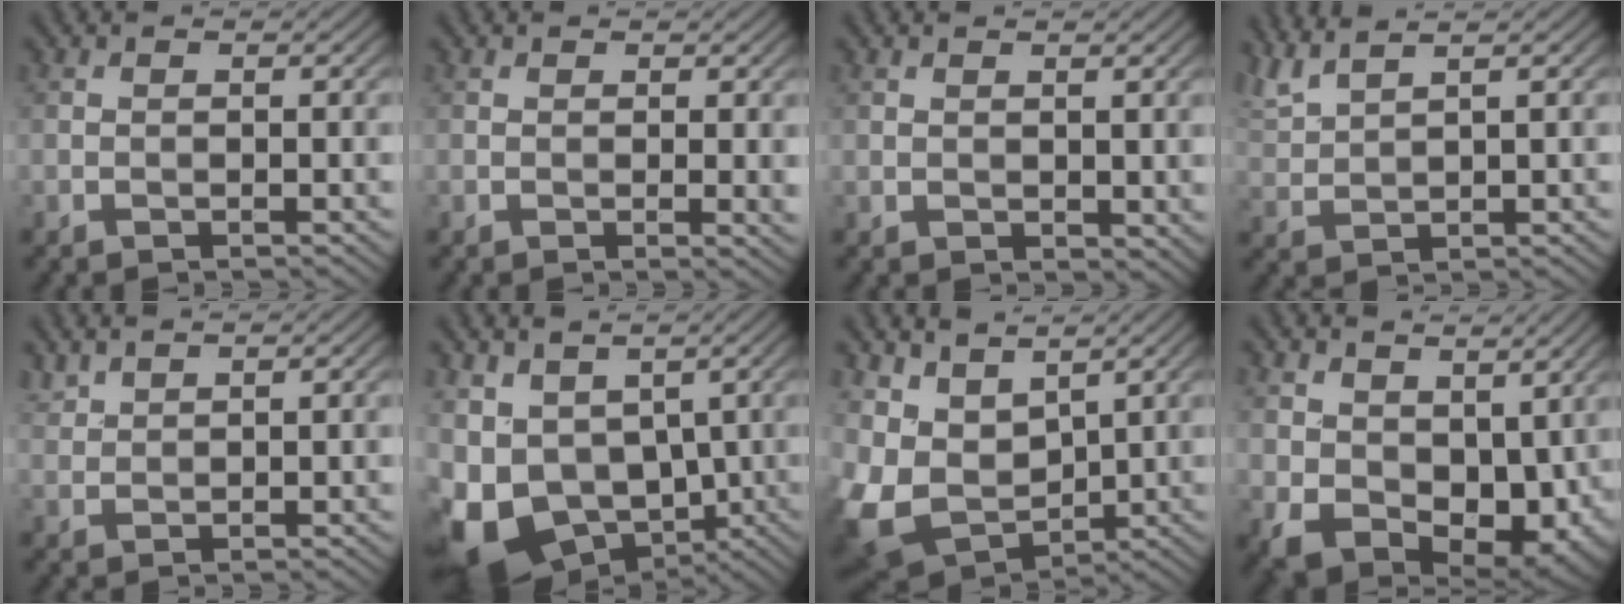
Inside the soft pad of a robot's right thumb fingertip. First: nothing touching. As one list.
[{"total": 1.4, "force": [0.5, 0.5, 1.2], "torque": [-0.018, -0.005, 0.008]}, {"total": 1.7, "force": [1.0, 1.0, 0.9], "torque": [-0.017, -0.006, 0.025]}, {"total": 4.8, "force": [3.9, 0.9, 2.6], "torque": [-0.072, 0.019, 0.087]}, {"total": 1.9, "force": [1.7, 0.4, 0.6], "torque": [-0.019, 0.006, 0.044]}, {"total": 12.0, "force": [-1.0, 9.2, 7.7], "torque": [-0.187, -0.025, 0.002]}, {"total": 8.3, "force": [3.7, 5.7, 4.8], "torque": [-0.148, -0.004, 0.077]}, {"total": 12.9, "force": [1.8, 9.2, 8.9], "torque": [-0.166, -0.044, 0.071]}]